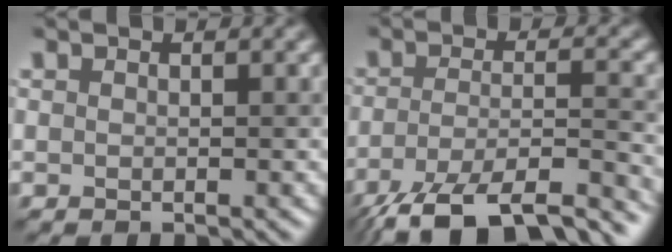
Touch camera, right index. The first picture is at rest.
{"total": 11.7, "force": [-8.4, 3.4, 7.4], "torque": [-0.138, -0.013, -0.140]}